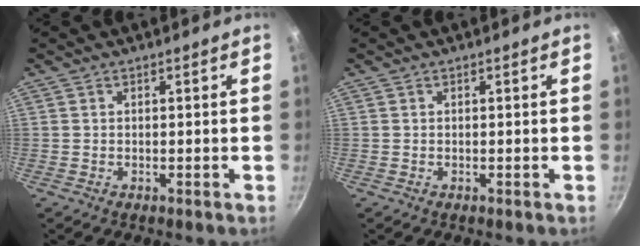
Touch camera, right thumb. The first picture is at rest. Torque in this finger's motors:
{"motor_torque": [-0.06, 0.15, -0.01, -0.05, 0.02]}